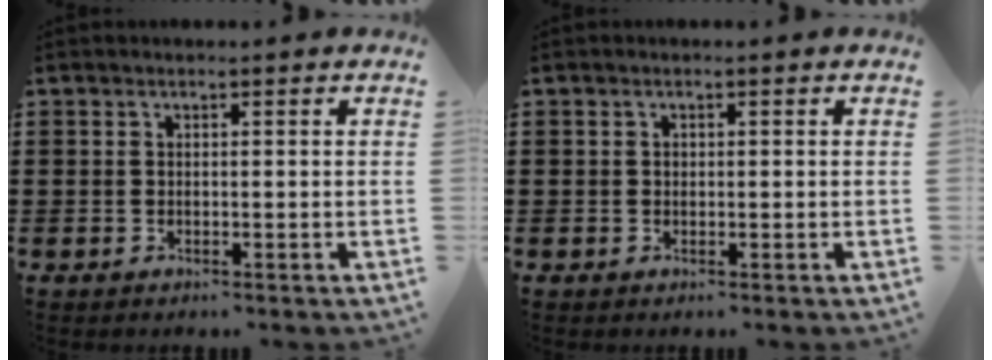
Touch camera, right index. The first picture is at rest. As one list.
[{"total": 0.5, "force": [0.1, 0.5, 0.2], "torque": [-0.006, 0.002, 0.002]}]